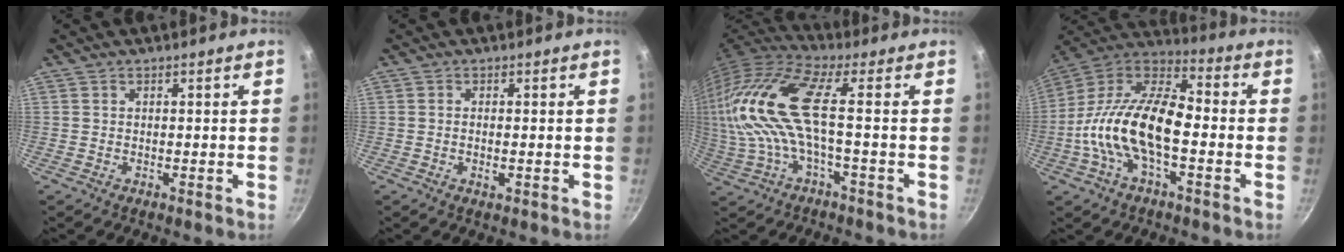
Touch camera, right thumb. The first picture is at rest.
{"total": 1.5, "force": [-0.3, 0.6, 1.3], "torque": [-0.026, 0.000, -0.007]}
{"total": 15.2, "force": [0.9, 4.3, 14.6], "torque": [-0.307, 0.014, 0.016]}
{"total": 19.6, "force": [-3.7, 9.6, 16.6], "torque": [-0.294, 0.044, -0.087]}